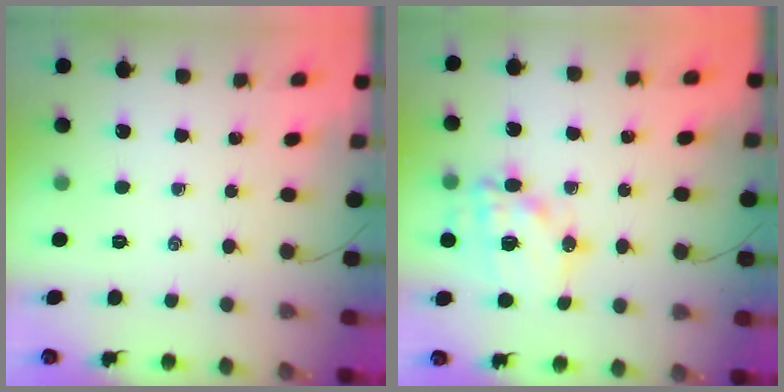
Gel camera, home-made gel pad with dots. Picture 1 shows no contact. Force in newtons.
{"total": 15.3, "press": 15.0, "slide": 3.1}